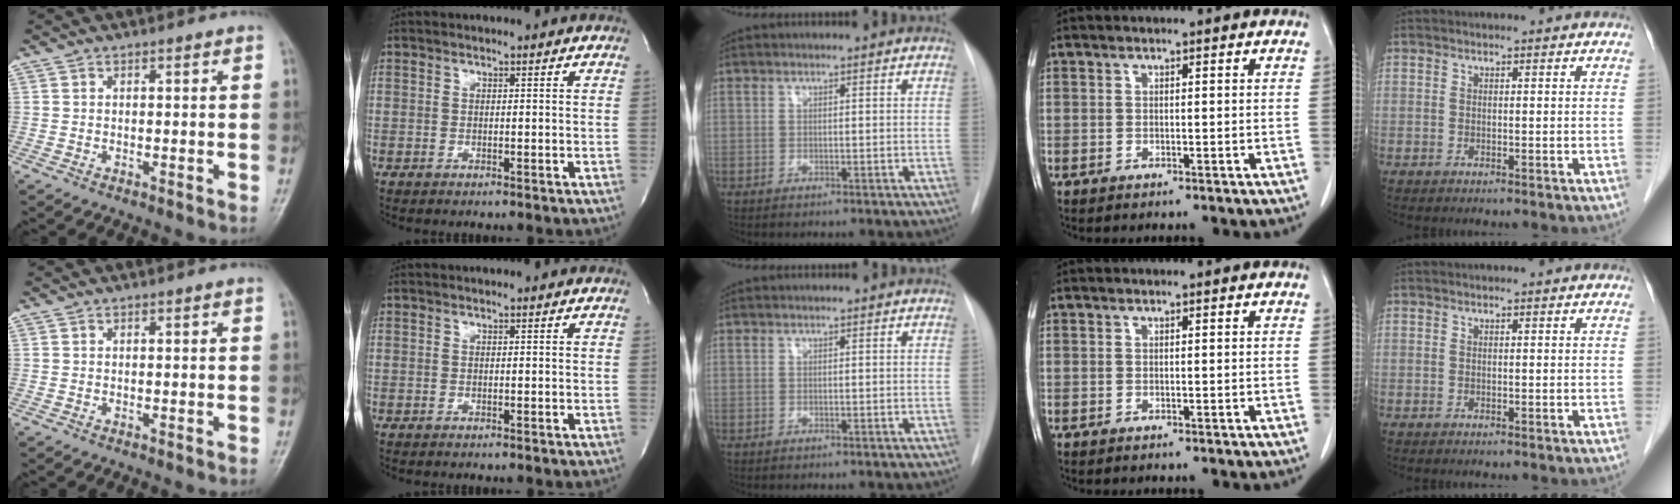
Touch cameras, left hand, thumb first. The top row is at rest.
{}